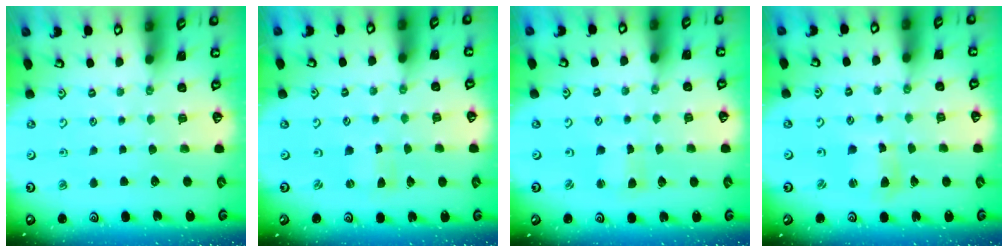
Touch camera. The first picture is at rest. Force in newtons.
{"total": 0.0}
{"total": 2.5, "press": 2.5, "slide": 0.3}
{"total": 4.7, "press": 4.6, "slide": 0.7}